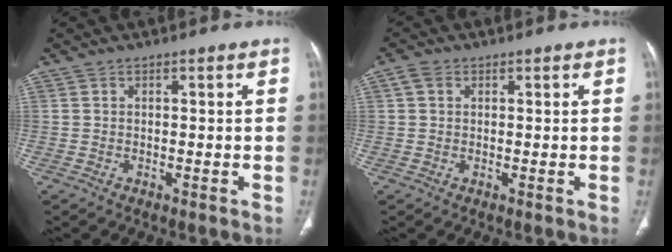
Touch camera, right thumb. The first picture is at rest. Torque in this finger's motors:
{"motor_torque": [0.07, 0.04, 0.09, -0.12, 0.01]}